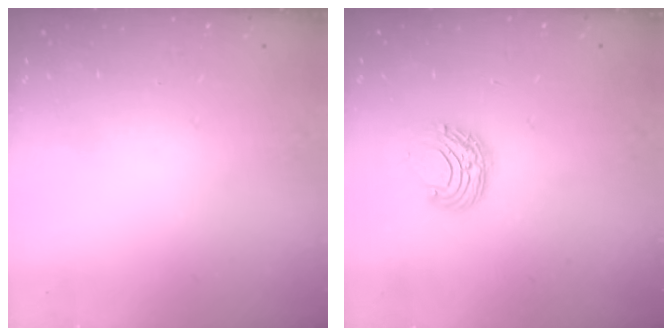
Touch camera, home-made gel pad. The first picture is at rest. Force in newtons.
{"total": 7.6, "press": 7.6, "slide": 0.6}